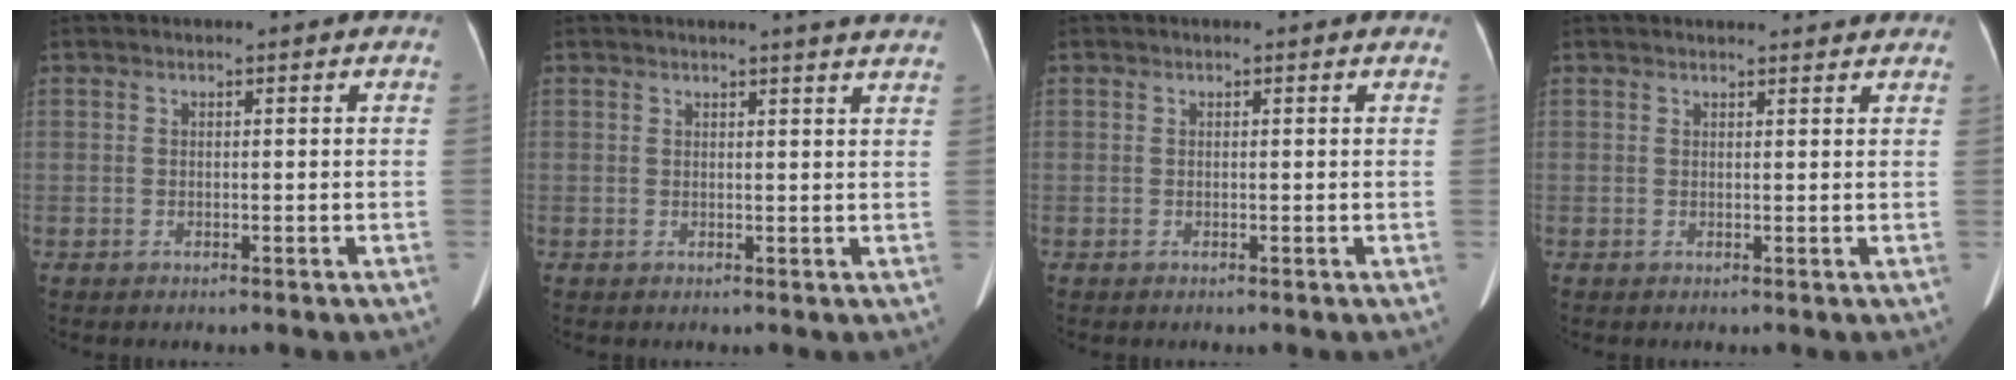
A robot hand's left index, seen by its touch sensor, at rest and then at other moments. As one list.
[{"total": 6.2, "force": [5.7, -0.5, 2.4], "torque": [-0.030, -0.001, 0.045]}, {"total": 1.4, "force": [1.4, 0.1, 0.2], "torque": [-0.011, 0.005, 0.011]}, {"total": 6.5, "force": [6.2, 1.1, 1.4], "torque": [-0.011, 0.023, 0.061]}]